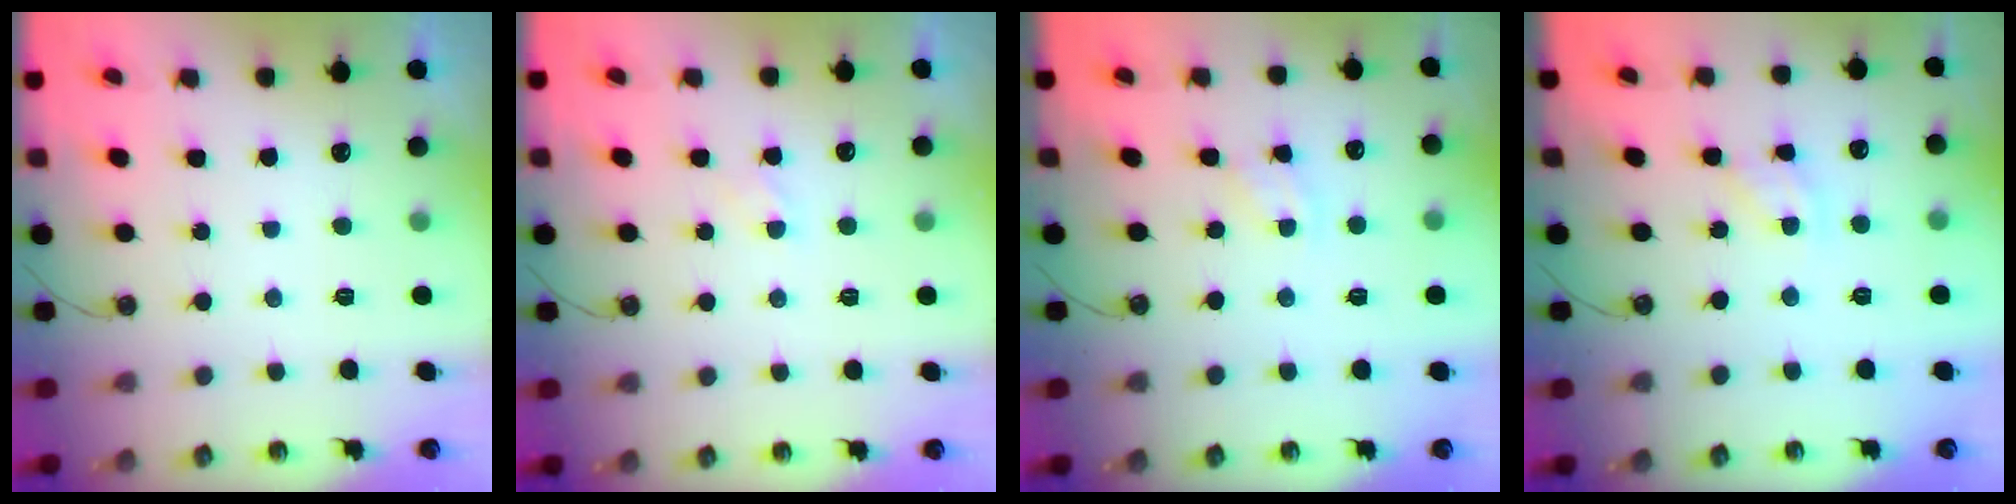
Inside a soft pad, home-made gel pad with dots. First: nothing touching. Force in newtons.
{"total": 2.2, "press": 2.2, "slide": 0.3}
{"total": 3.1, "press": 3.0, "slide": 0.4}
{"total": 5.2, "press": 5.2, "slide": 0.2}